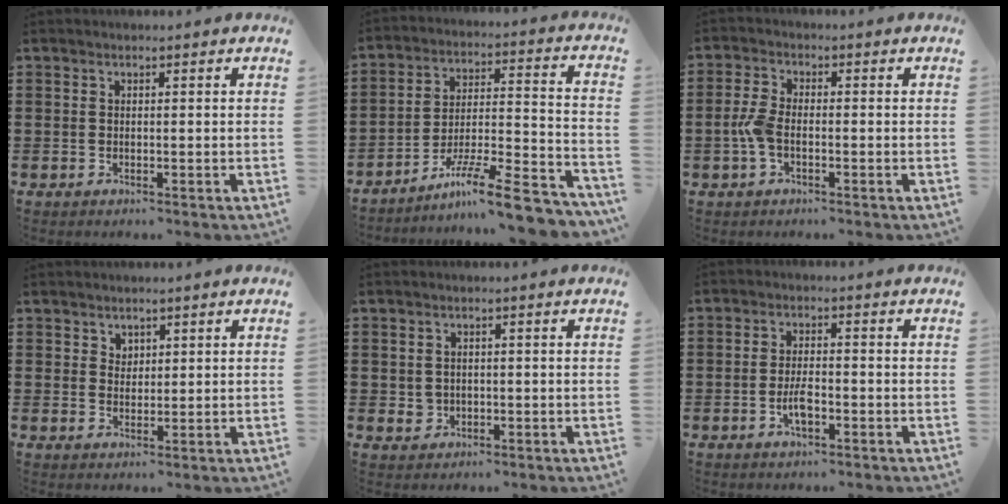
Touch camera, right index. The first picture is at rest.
{"total": 11.4, "force": [-8.8, 1.0, 7.2], "torque": [-0.106, 0.016, -0.166]}
{"total": 3.9, "force": [-1.0, 1.9, 3.3], "torque": [-0.087, -0.004, -0.026]}
{"total": 2.0, "force": [1.5, 1.3, 0.1], "torque": [-0.006, 0.006, 0.030]}
{"total": 1.5, "force": [-0.1, 1.4, 0.4], "torque": [-0.011, 0.008, -0.004]}
{"total": 3.6, "force": [-1.3, 1.3, 3.1], "torque": [-0.067, 0.000, -0.027]}